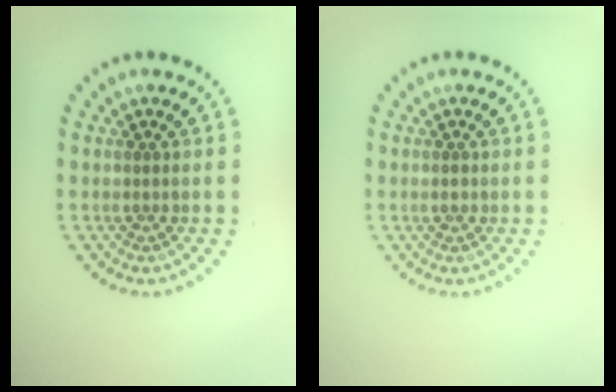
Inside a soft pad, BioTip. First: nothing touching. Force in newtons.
{"total": 0.8, "press": 0.8, "slide": 0.1}